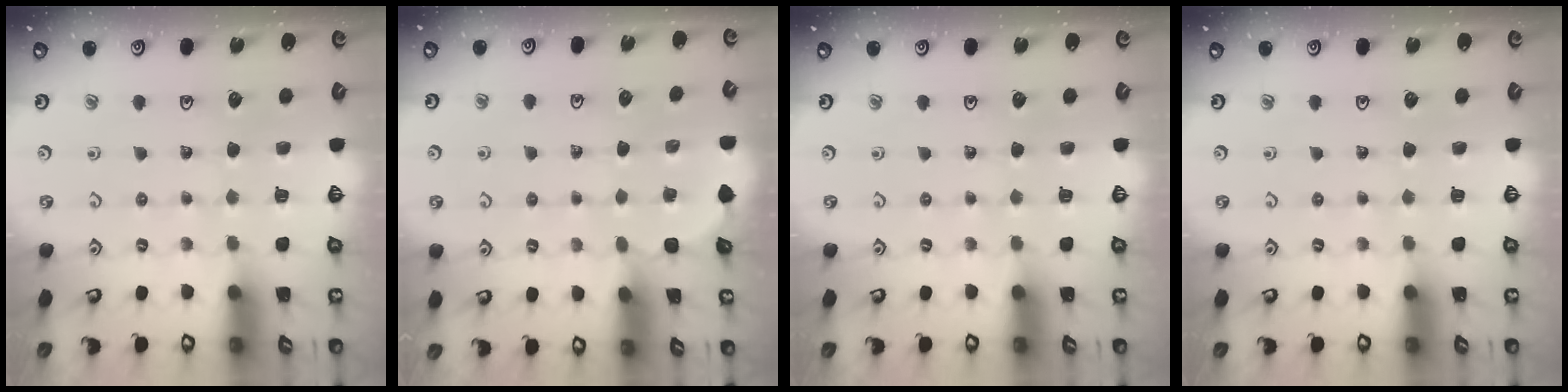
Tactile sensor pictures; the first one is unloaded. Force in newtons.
{"total": 2.1, "press": 2.1, "slide": 0.2}
{"total": 0.0}
{"total": 0.0}